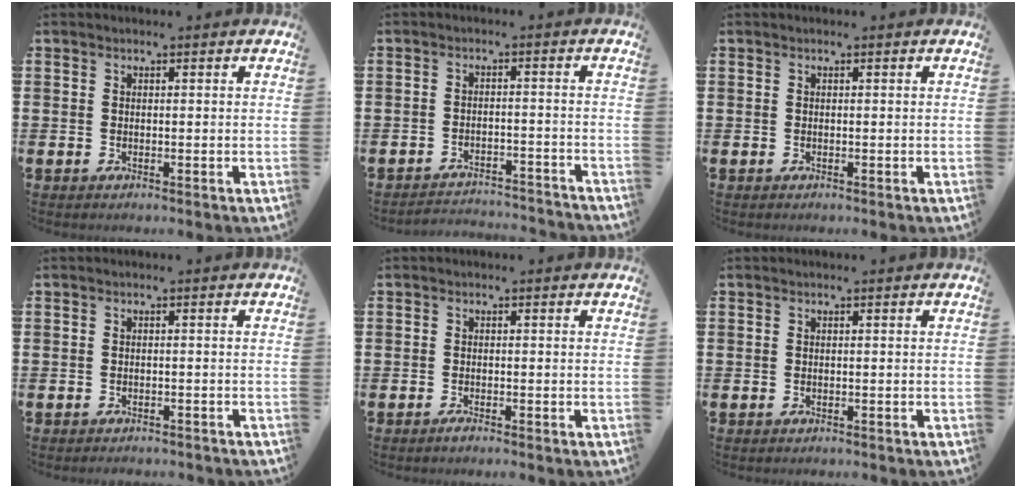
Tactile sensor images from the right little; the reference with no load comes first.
{"total": 2.6, "force": [-2.6, 0.0, -0.1], "torque": [-0.005, 0.003, -0.057]}
{"total": 0.0}
{"total": 0.8, "force": [-0.8, 0.0, 0.0], "torque": [-0.002, 0.000, -0.017]}
{"total": 0.8, "force": [-0.6, 0.1, 0.5], "torque": [-0.009, -0.003, -0.012]}
{"total": 0.0}